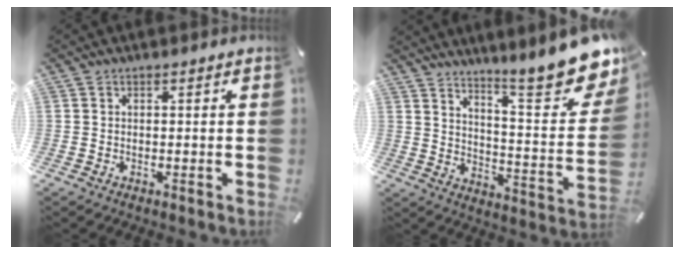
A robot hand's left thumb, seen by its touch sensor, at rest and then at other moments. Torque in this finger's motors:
{"motor_torque": [2.56, 2.45, 1.31, -1.46, 0.36]}